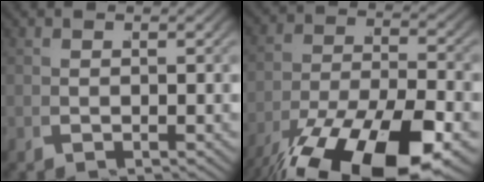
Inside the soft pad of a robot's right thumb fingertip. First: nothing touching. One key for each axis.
{"total": 12.2, "fx": -5.1, "fy": 6.1, "fz": 9.3, "tx": -0.160, "ty": -0.044, "tz": -0.052}